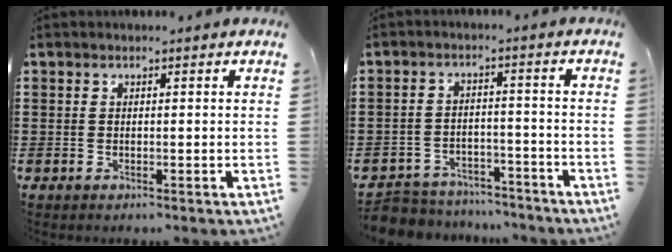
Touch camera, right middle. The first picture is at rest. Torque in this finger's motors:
{"motor_torque": [0.50, 0.30, 0.05, 0.01]}